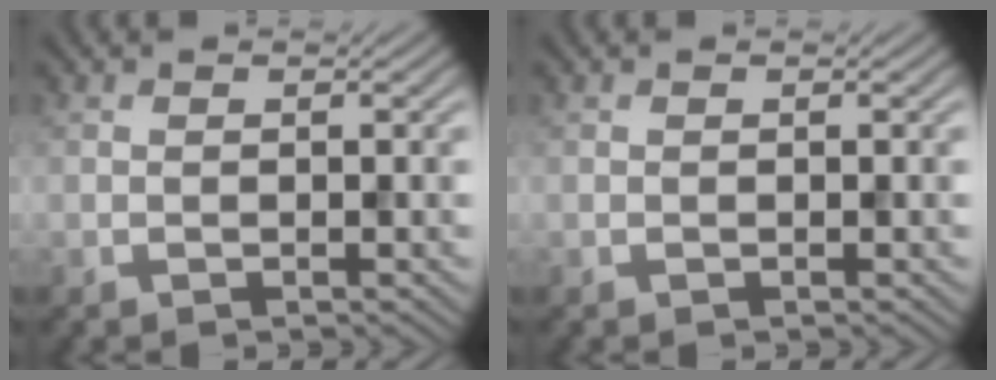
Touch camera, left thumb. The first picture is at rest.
{"total": 0.0}